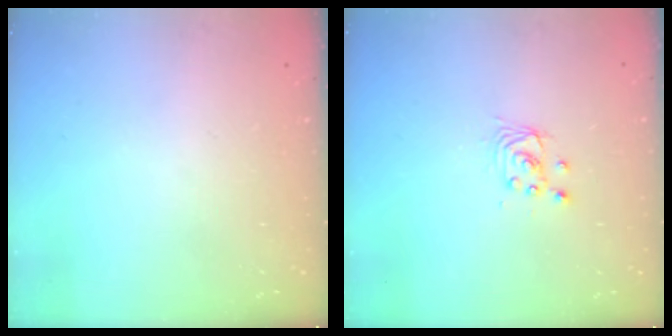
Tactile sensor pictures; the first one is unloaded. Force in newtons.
{"total": 2.9, "press": 2.9, "slide": 0.1}